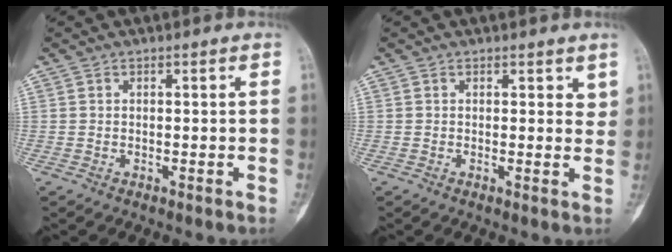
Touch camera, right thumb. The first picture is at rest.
{"total": 2.0, "force": [1.3, 1.2, 1.1], "torque": [0.006, -0.006, 0.013]}